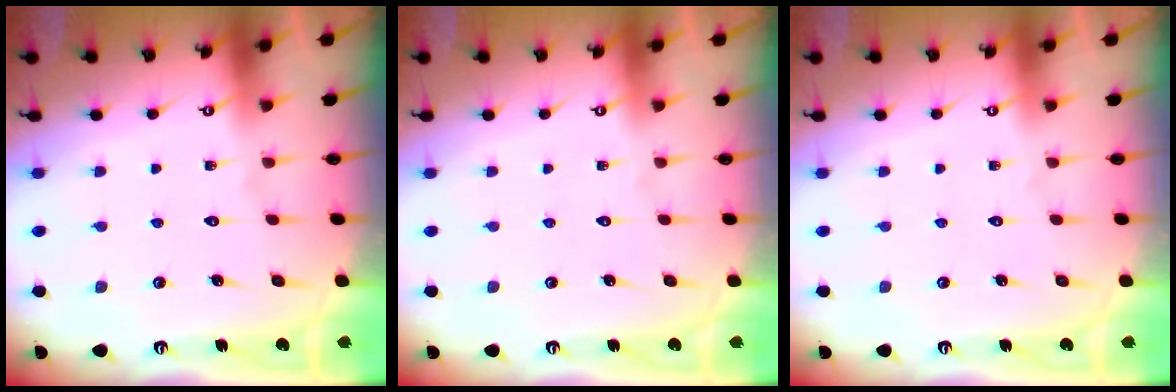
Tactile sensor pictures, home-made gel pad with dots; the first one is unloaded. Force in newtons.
{"total": 0.0}
{"total": 0.0}